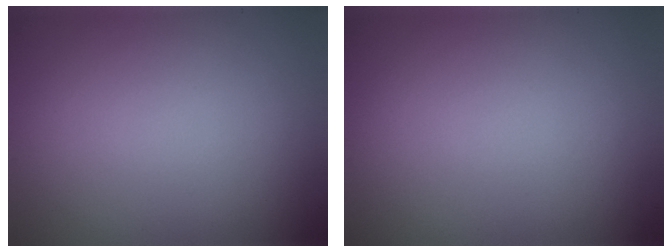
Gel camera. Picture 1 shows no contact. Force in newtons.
{"total": 0.0}